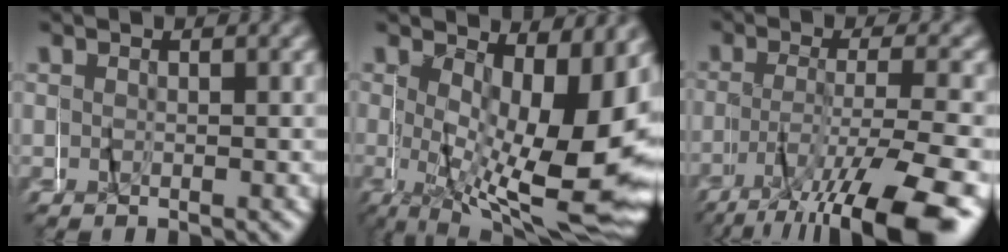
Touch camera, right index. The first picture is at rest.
{"total": 12.8, "force": [-1.5, 4.5, 11.8], "torque": [-0.151, -0.017, -0.014]}
{"total": 8.9, "force": [-5.1, 1.9, 7.0], "torque": [-0.118, -0.015, -0.077]}